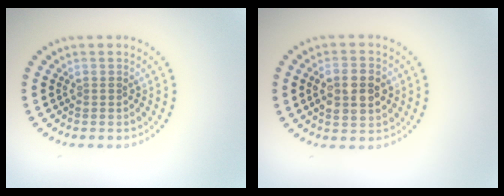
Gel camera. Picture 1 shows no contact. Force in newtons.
{"total": 3.7, "press": 3.7, "slide": 0.5}